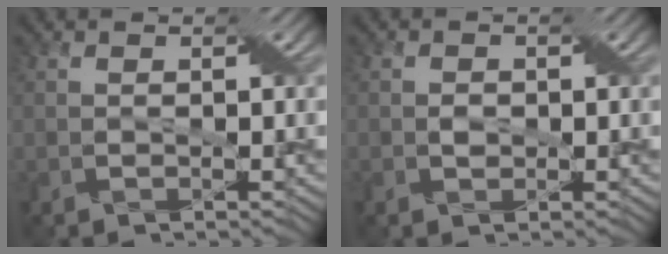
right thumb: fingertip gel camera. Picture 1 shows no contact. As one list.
[{"total": 1.2, "force": [-0.1, 1.0, 0.6], "torque": [-0.014, -0.003, -0.004]}]